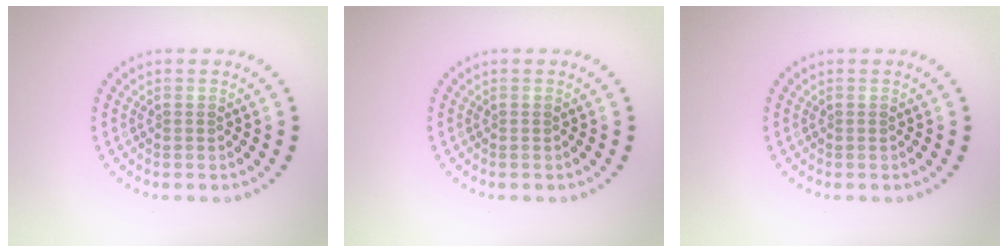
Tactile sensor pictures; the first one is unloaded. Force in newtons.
{"total": 0.0}
{"total": 0.0}